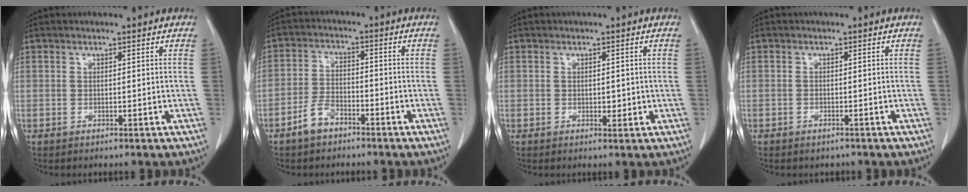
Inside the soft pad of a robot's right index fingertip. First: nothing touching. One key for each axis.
{"total": 4.9, "fx": -3.4, "fy": 2.6, "fz": 2.3, "tx": -0.051, "ty": 0.008, "tz": -0.063}
{"total": 1.8, "fx": -0.2, "fy": 1.1, "fz": 1.4, "tx": -0.018, "ty": 0.000, "tz": 0.001}
{"total": 1.2, "fx": -1.0, "fy": 0.7, "fz": 0.3, "tx": -0.008, "ty": 0.000, "tz": -0.011}